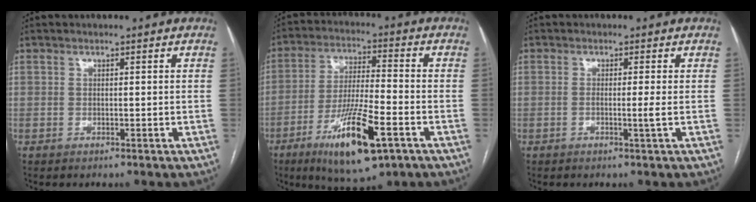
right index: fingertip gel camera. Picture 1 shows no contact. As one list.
[{"total": 14.7, "force": [-7.1, 2.7, 12.5], "torque": [-0.233, -0.020, -0.116]}, {"total": 3.3, "force": [-0.9, -1.0, 3.0], "torque": [-0.056, -0.006, -0.015]}]